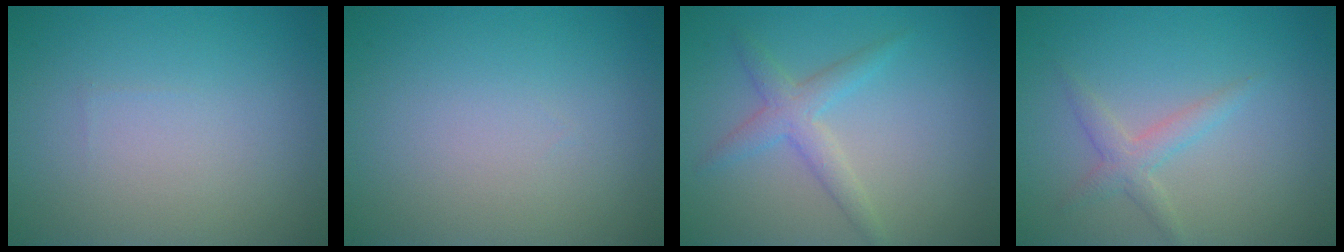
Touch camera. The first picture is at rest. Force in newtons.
{"total": 0.0}
{"total": 2.5, "press": 2.5, "slide": 0.2}
{"total": 2.0, "press": 2.0, "slide": 0.0}